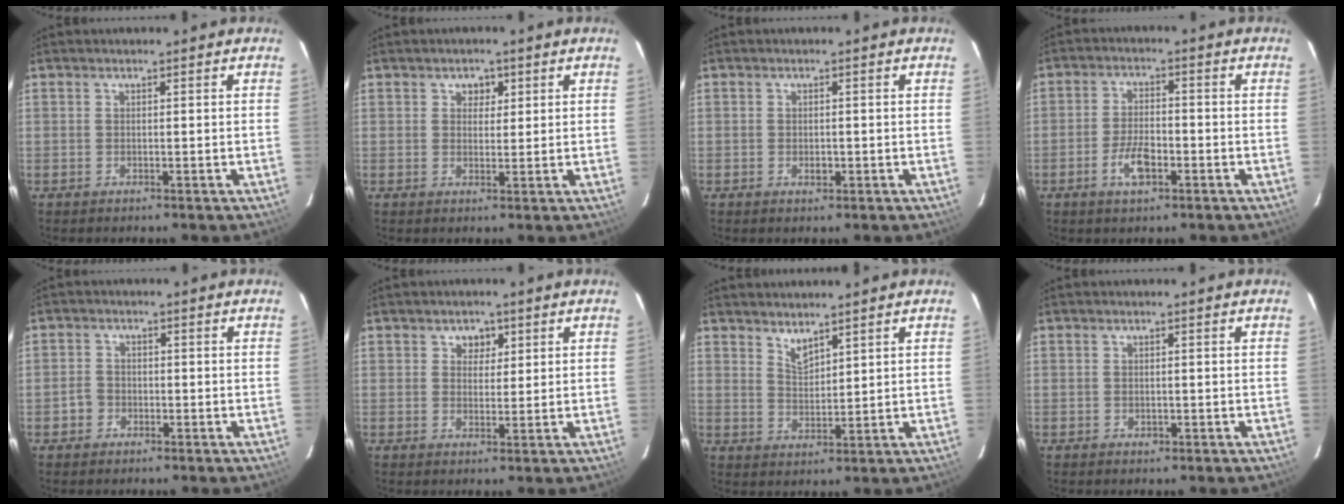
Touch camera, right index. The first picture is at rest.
{"total": 2.5, "force": [1.1, 2.1, 0.7], "torque": [-0.005, 0.007, 0.017]}
{"total": 1.4, "force": [-0.4, 1.0, 0.9], "torque": [-0.015, 0.000, -0.006]}
{"total": 5.9, "force": [-2.8, 2.6, 4.5], "torque": [-0.096, 0.001, -0.049]}
{"total": 2.7, "force": [-1.2, 2.4, 0.4], "torque": [-0.010, 0.008, -0.023]}
{"total": 2.8, "force": [1.3, 2.4, 0.8], "torque": [-0.003, 0.006, 0.021]}
{"total": 3.5, "force": [3.1, 1.0, 1.5], "torque": [-0.025, -0.004, 0.056]}
{"total": 0.8, "force": [-0.3, 0.7, 0.2], "torque": [-0.002, -0.003, -0.003]}